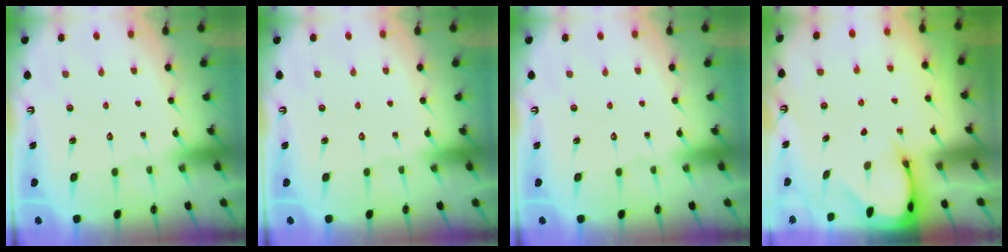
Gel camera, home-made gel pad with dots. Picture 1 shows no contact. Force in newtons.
{"total": 0.0}
{"total": 0.0}
{"total": 2.6, "press": 2.6, "slide": 0.3}